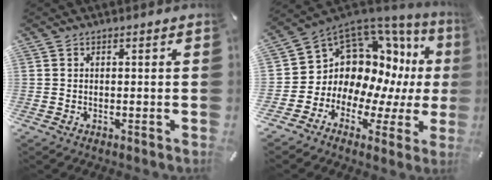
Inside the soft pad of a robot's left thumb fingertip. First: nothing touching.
{"total": 12.9, "force": [4.2, 10.4, 6.4], "torque": [-0.127, -0.077, 0.085]}